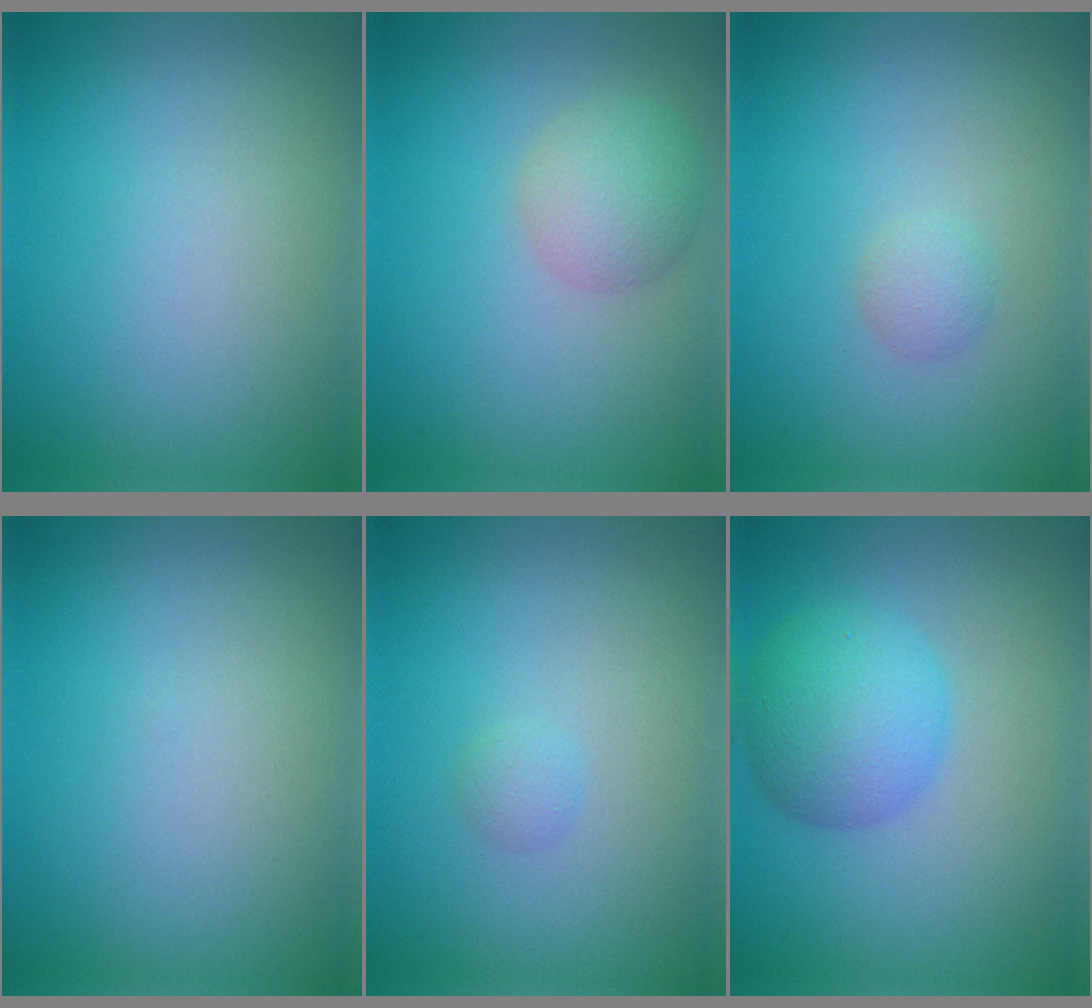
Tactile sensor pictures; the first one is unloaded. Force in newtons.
{"total": 3.2, "press": 3.2, "slide": 0.0}
{"total": 1.1, "press": 1.1, "slide": 0.0}
{"total": 0.0}
{"total": 0.8, "press": 0.8, "slide": 0.1}
{"total": 5.2, "press": 5.2, "slide": 0.2}